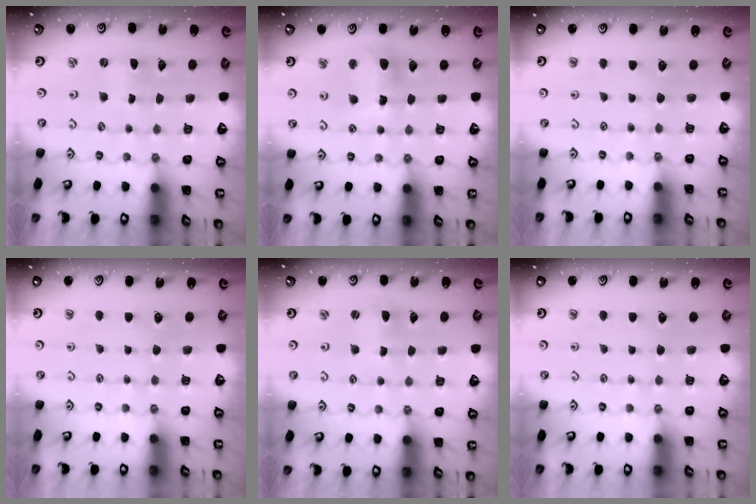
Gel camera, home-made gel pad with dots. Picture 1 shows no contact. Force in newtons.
{"total": 10.3, "press": 10.2, "slide": 1.3}
{"total": 0.0}
{"total": 0.0}
{"total": 2.2, "press": 2.2, "slide": 0.3}
{"total": 0.0}